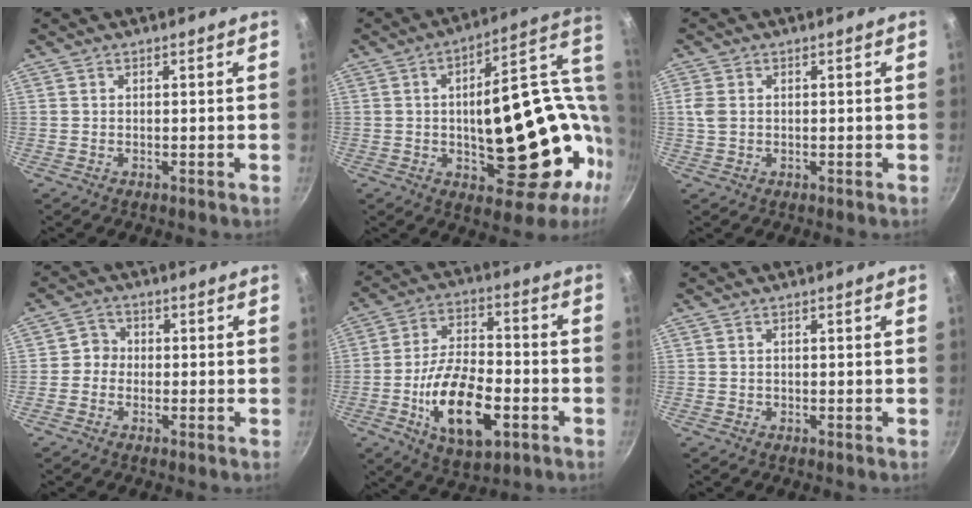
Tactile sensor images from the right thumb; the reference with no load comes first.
{"total": 29.8, "force": [0.9, 14.7, 26.0], "torque": [-0.310, 0.012, 0.036]}
{"total": 2.8, "force": [0.3, 2.1, 1.8], "torque": [-0.038, 0.003, 0.007]}
{"total": 3.1, "force": [-0.6, 2.9, 0.9], "torque": [0.008, 0.011, -0.022]}
{"total": 17.1, "force": [-5.5, 8.4, 13.8], "torque": [-0.233, 0.024, -0.092]}
{"total": 0.0}